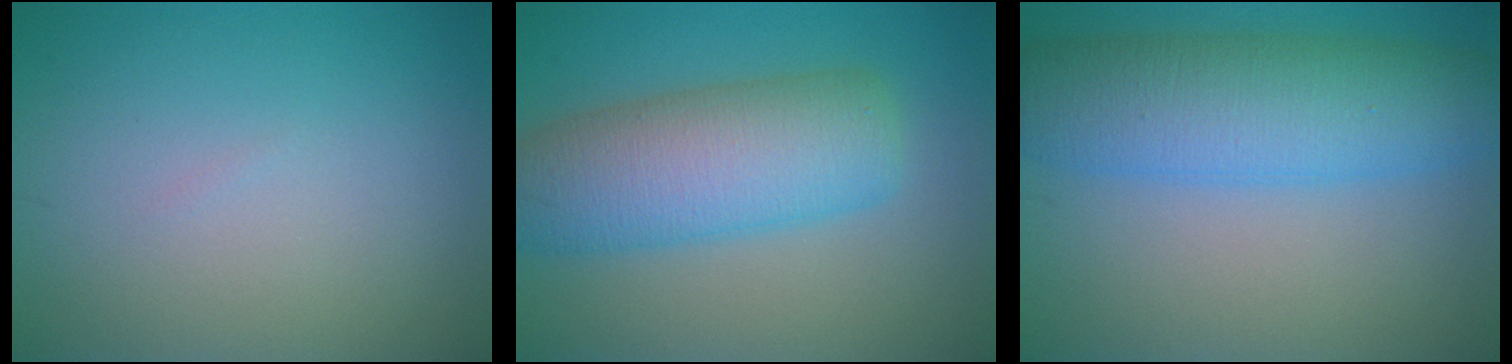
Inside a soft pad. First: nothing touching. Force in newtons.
{"total": 8.4, "press": 8.4, "slide": 0.3}
{"total": 8.8, "press": 8.8, "slide": 0.2}